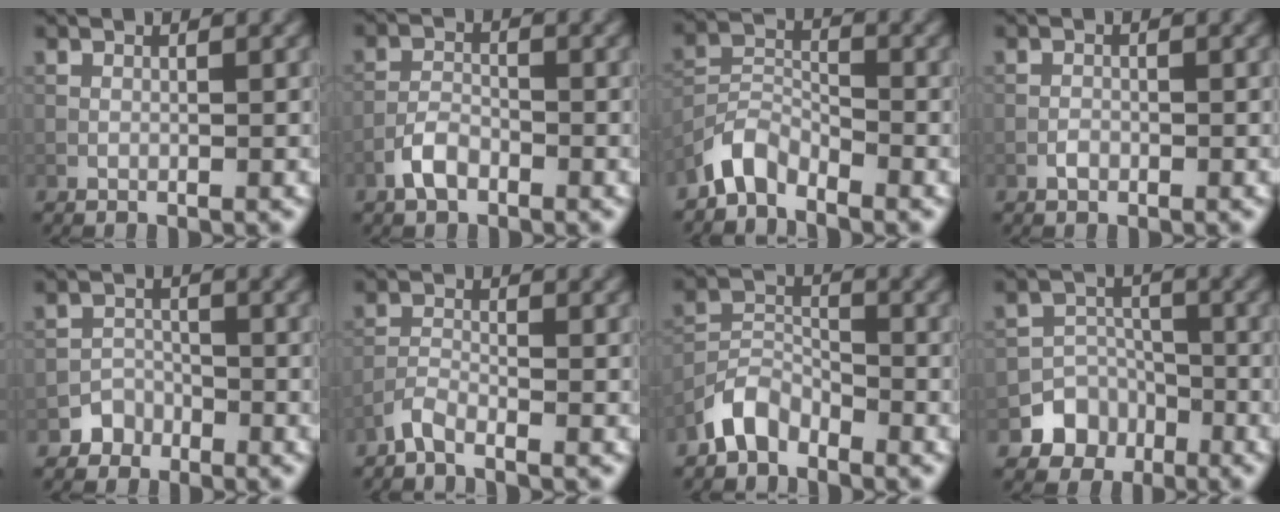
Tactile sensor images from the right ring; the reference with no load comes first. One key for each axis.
{"total": 2.6, "fx": -1.6, "fy": 1.3, "fz": 1.5, "tx": -0.029, "ty": 0.006, "tz": -0.037}
{"total": 3.6, "fx": -3.1, "fy": 1.4, "fz": 1.2, "tx": -0.023, "ty": 0.010, "tz": -0.072}
{"total": 0.8, "fx": -0.4, "fy": 0.5, "fz": 0.4, "tx": -0.007, "ty": 0.000, "tz": -0.010}
{"total": 1.9, "fx": -1.4, "fy": 1.3, "fz": -0.1, "tx": 0.015, "ty": 0.009, "tz": -0.024}
{"total": 1.8, "fx": -1.6, "fy": 0.2, "fz": 0.8, "tx": -0.019, "ty": 0.002, "tz": -0.040}
{"total": 3.6, "fx": -2.9, "fy": 1.7, "fz": 1.3, "tx": -0.024, "ty": 0.012, "tz": -0.067}
{"total": 4.5, "fx": -2.6, "fy": 3.6, "fz": 0.8, "tx": 0.008, "ty": 0.005, "tz": -0.050}